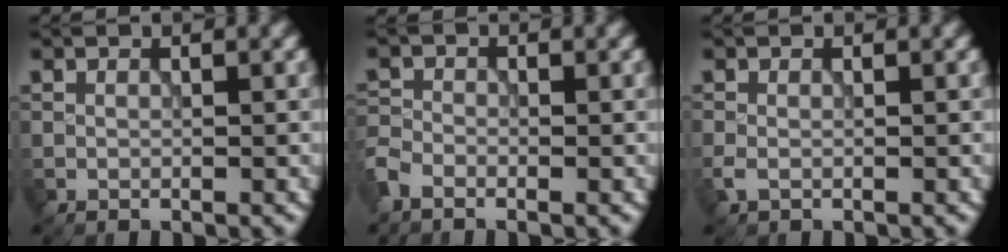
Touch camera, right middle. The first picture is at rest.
{"total": 2.2, "force": [-1.7, 1.0, 0.9], "torque": [-0.020, -0.002, -0.049]}
{"total": 1.0, "force": [-0.4, 0.6, 0.7], "torque": [-0.021, -0.003, -0.011]}